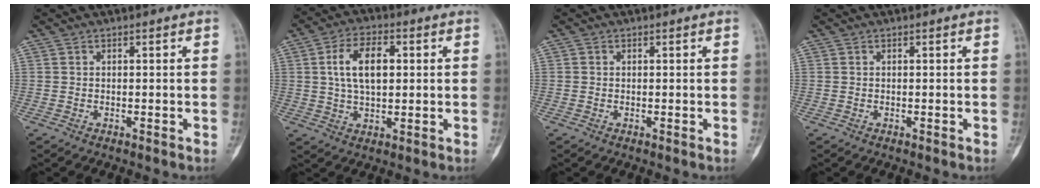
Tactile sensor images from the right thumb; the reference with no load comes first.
{"total": 9.7, "force": [1.8, 5.3, 7.9], "torque": [-0.130, 0.003, 0.031]}
{"total": 0.0}
{"total": 0.0}